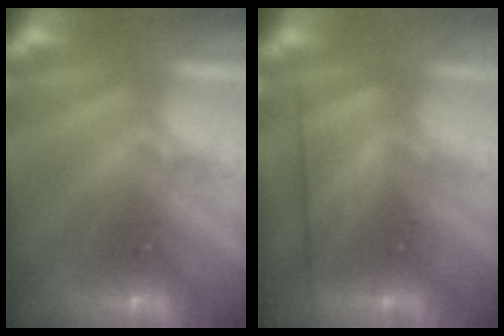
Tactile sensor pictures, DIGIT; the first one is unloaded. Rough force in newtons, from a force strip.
{"total": 2.6}